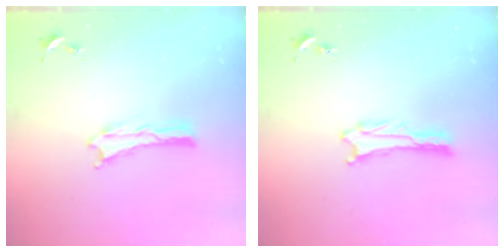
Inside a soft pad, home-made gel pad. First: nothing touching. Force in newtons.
{"total": 1.0, "press": 1.0, "slide": 0.1}